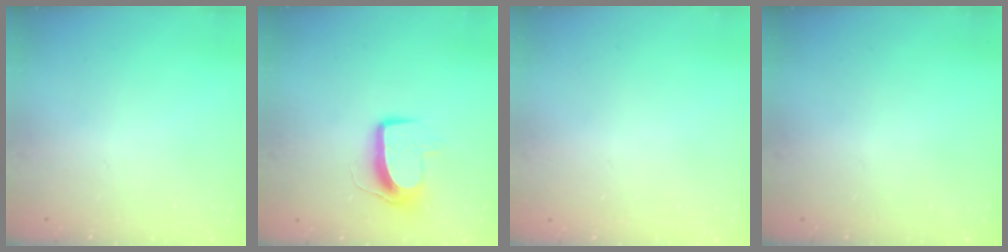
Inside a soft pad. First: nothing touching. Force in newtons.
{"total": 9.7, "press": 9.7, "slide": 0.5}
{"total": 0.0}
{"total": 0.0}